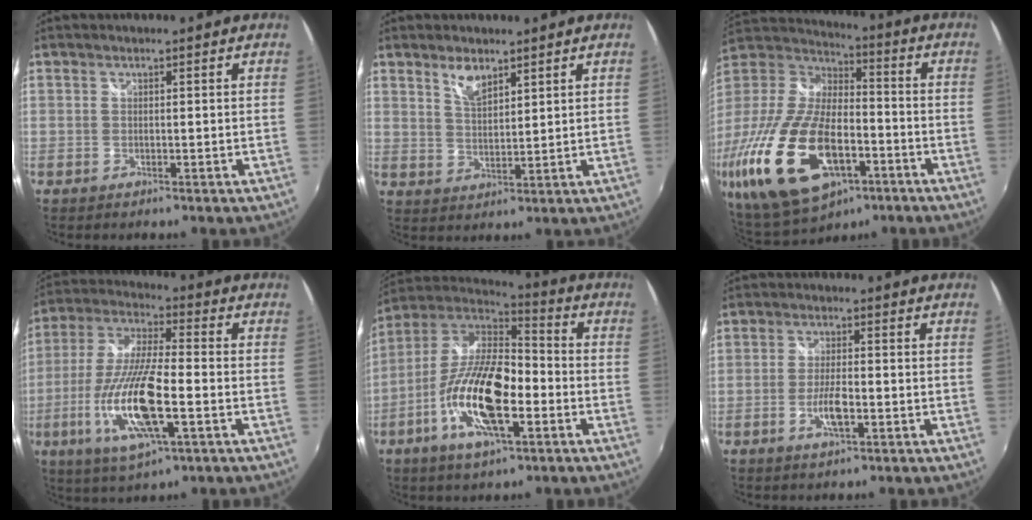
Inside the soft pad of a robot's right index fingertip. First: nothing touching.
{"total": 4.6, "force": [3.3, 1.9, 2.7], "torque": [-0.046, -0.002, 0.062]}
{"total": 27.7, "force": [-11.4, 13.2, 21.5], "torque": [-0.459, -0.057, -0.196]}
{"total": 17.9, "force": [-5.7, 4.7, 16.3], "torque": [-0.340, -0.023, -0.106]}
{"total": 18.5, "force": [-6.4, 6.7, 16.0], "torque": [-0.319, -0.015, -0.126]}
{"total": 5.0, "force": [-1.9, 1.5, 4.4], "torque": [-0.091, -0.004, -0.036]}